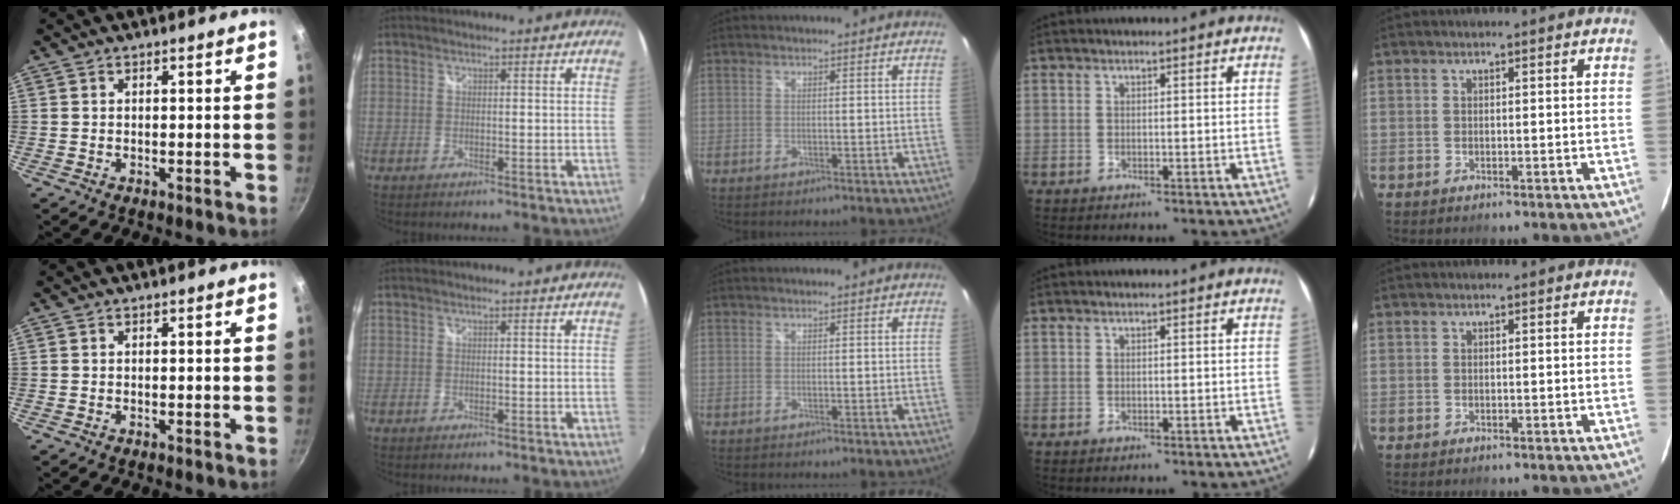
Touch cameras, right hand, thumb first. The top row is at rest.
{}